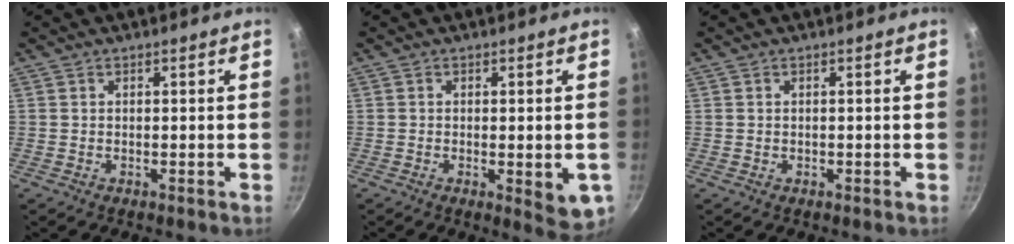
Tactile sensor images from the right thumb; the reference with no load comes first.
{"total": 6.9, "force": [-1.5, 2.3, 6.4], "torque": [-0.068, -0.008, -0.015]}
{"total": 0.0}